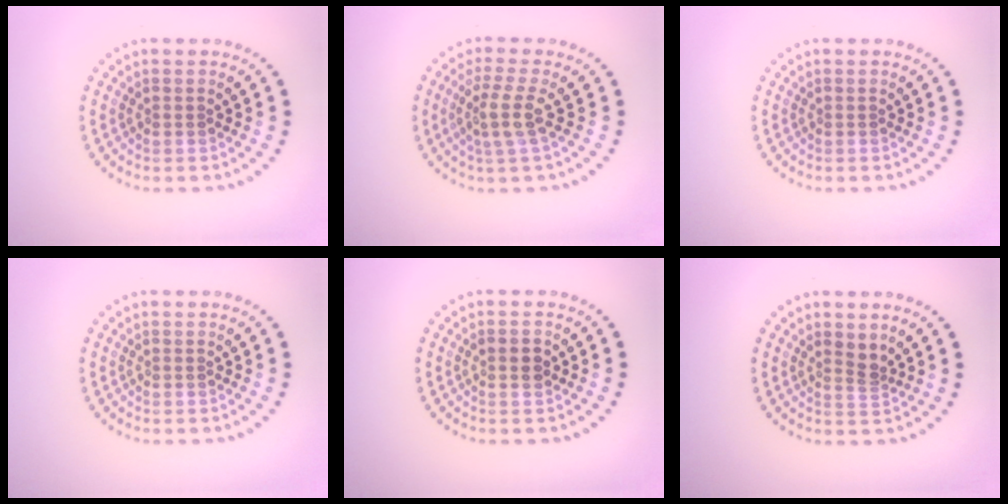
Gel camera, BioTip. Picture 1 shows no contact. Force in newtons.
{"total": 2.9, "press": 2.2, "slide": 1.9}
{"total": 0.0}
{"total": 0.0}
{"total": 1.2, "press": 1.2, "slide": 0.1}
{"total": 1.6, "press": 1.2, "slide": 1.1}